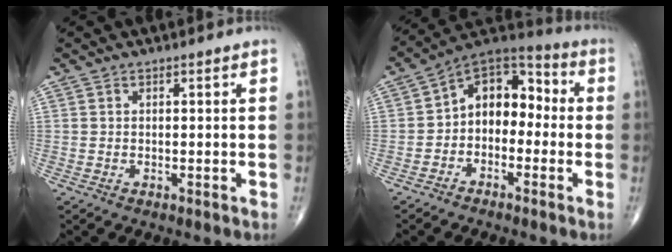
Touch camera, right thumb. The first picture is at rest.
{"total": 11.2, "force": [-1.2, 7.8, 7.9], "torque": [-0.077, 0.049, -0.043]}